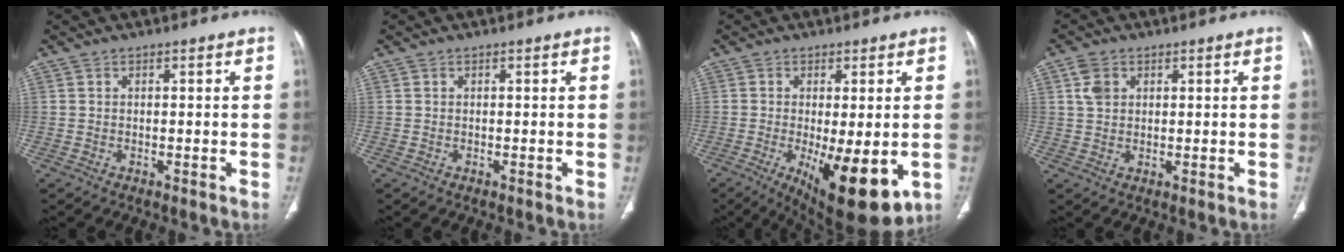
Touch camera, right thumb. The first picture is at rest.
{"total": 0.0}
{"total": 14.2, "force": [-3.9, 4.8, 12.8], "torque": [-0.178, -0.025, -0.041]}
{"total": 3.6, "force": [1.4, 2.7, 2.0], "torque": [-0.034, 0.001, 0.031]}